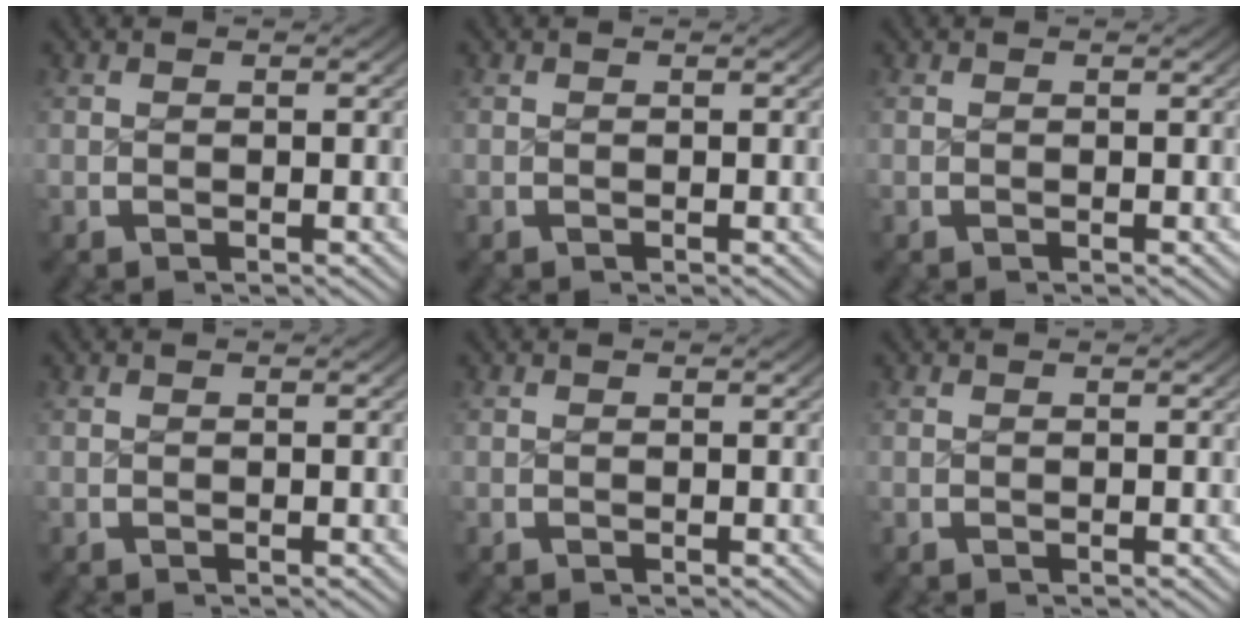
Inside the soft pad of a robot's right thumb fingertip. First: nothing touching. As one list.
[{"total": 0.0}, {"total": 0.0}, {"total": 0.0}, {"total": 0.0}, {"total": 0.0}]